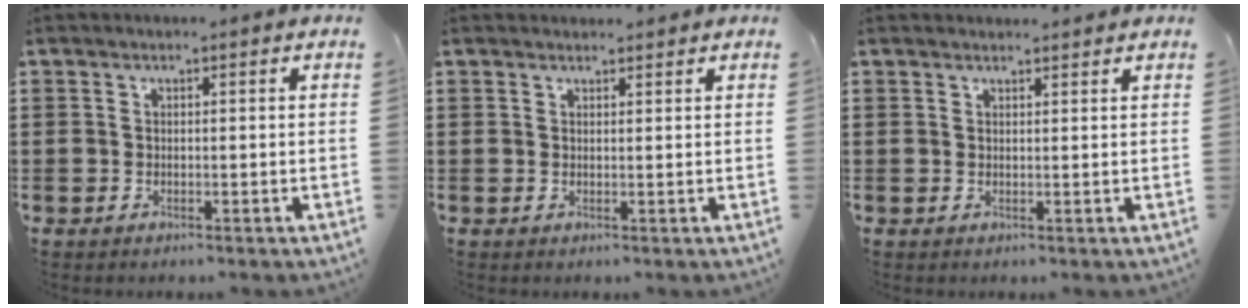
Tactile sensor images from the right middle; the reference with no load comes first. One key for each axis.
{"total": 1.1, "fx": 1.0, "fy": 0.2, "fz": 0.0, "tx": 0.006, "ty": -0.002, "tz": 0.018}
{"total": 1.2, "fx": 1.2, "fy": 0.1, "fz": 0.1, "tx": 0.003, "ty": -0.003, "tz": 0.020}